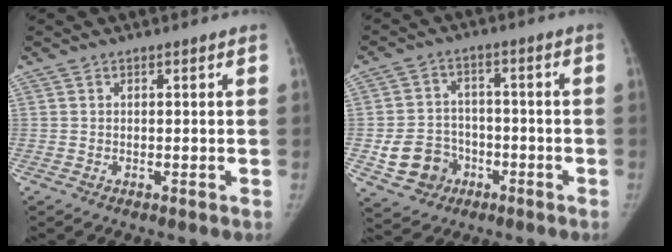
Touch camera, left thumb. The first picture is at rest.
{"total": 9.5, "force": [-3.4, 8.2, 3.2], "torque": [-0.034, 0.027, -0.047]}